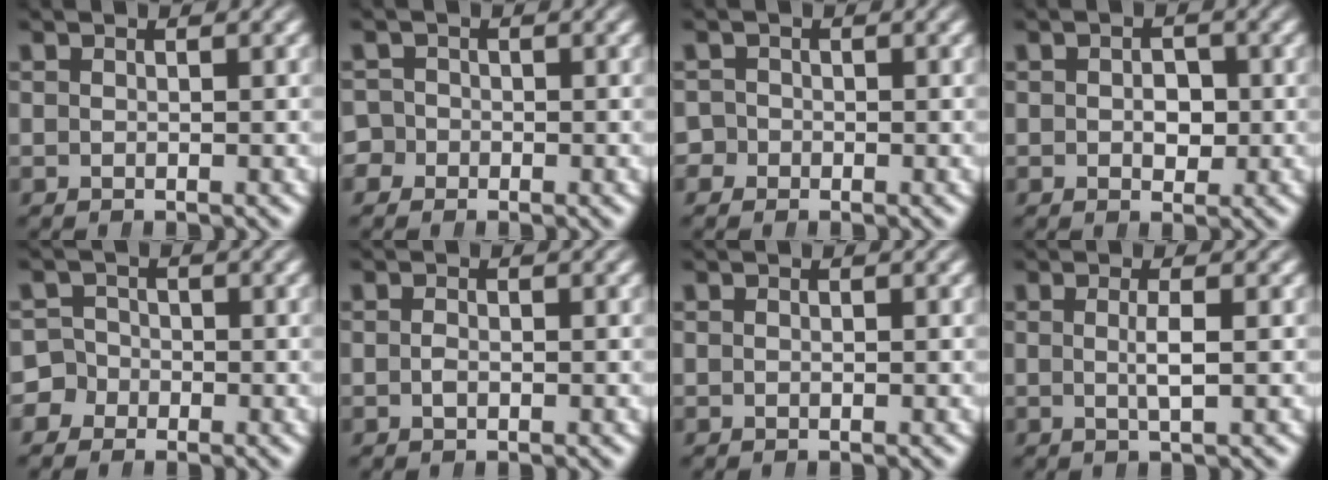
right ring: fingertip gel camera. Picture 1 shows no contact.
{"total": 2.4, "force": [-1.1, 2.1, 0.1], "torque": [-0.014, -0.005, -0.023]}
{"total": 2.1, "force": [-1.0, 1.9, -0.1], "torque": [-0.009, -0.003, -0.022]}
{"total": 1.6, "force": [-0.3, 1.3, 0.9], "torque": [-0.012, -0.003, -0.004]}
{"total": 4.8, "force": [-1.8, 4.3, 0.7], "torque": [-0.036, -0.014, -0.037]}
{"total": 0.5, "force": [-0.5, -0.1, 0.2], "torque": [-0.014, -0.009, -0.006]}
{"total": 0.0}
{"total": 1.6, "force": [-0.1, -0.7, 1.5], "torque": [-0.032, -0.009, -0.001]}